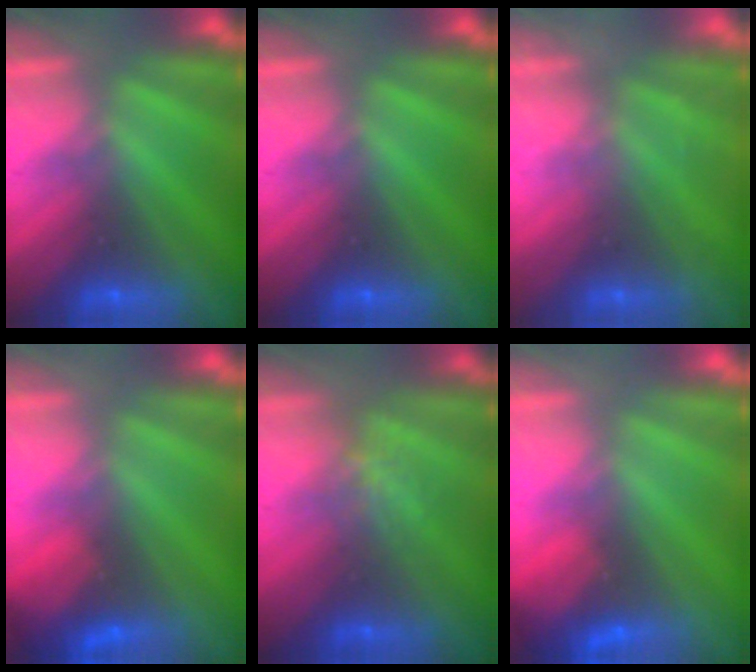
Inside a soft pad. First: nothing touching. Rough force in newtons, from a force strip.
{"total": 0.0}
{"total": 2.2}
{"total": 2.8}
{"total": 1.2}
{"total": 2.8}